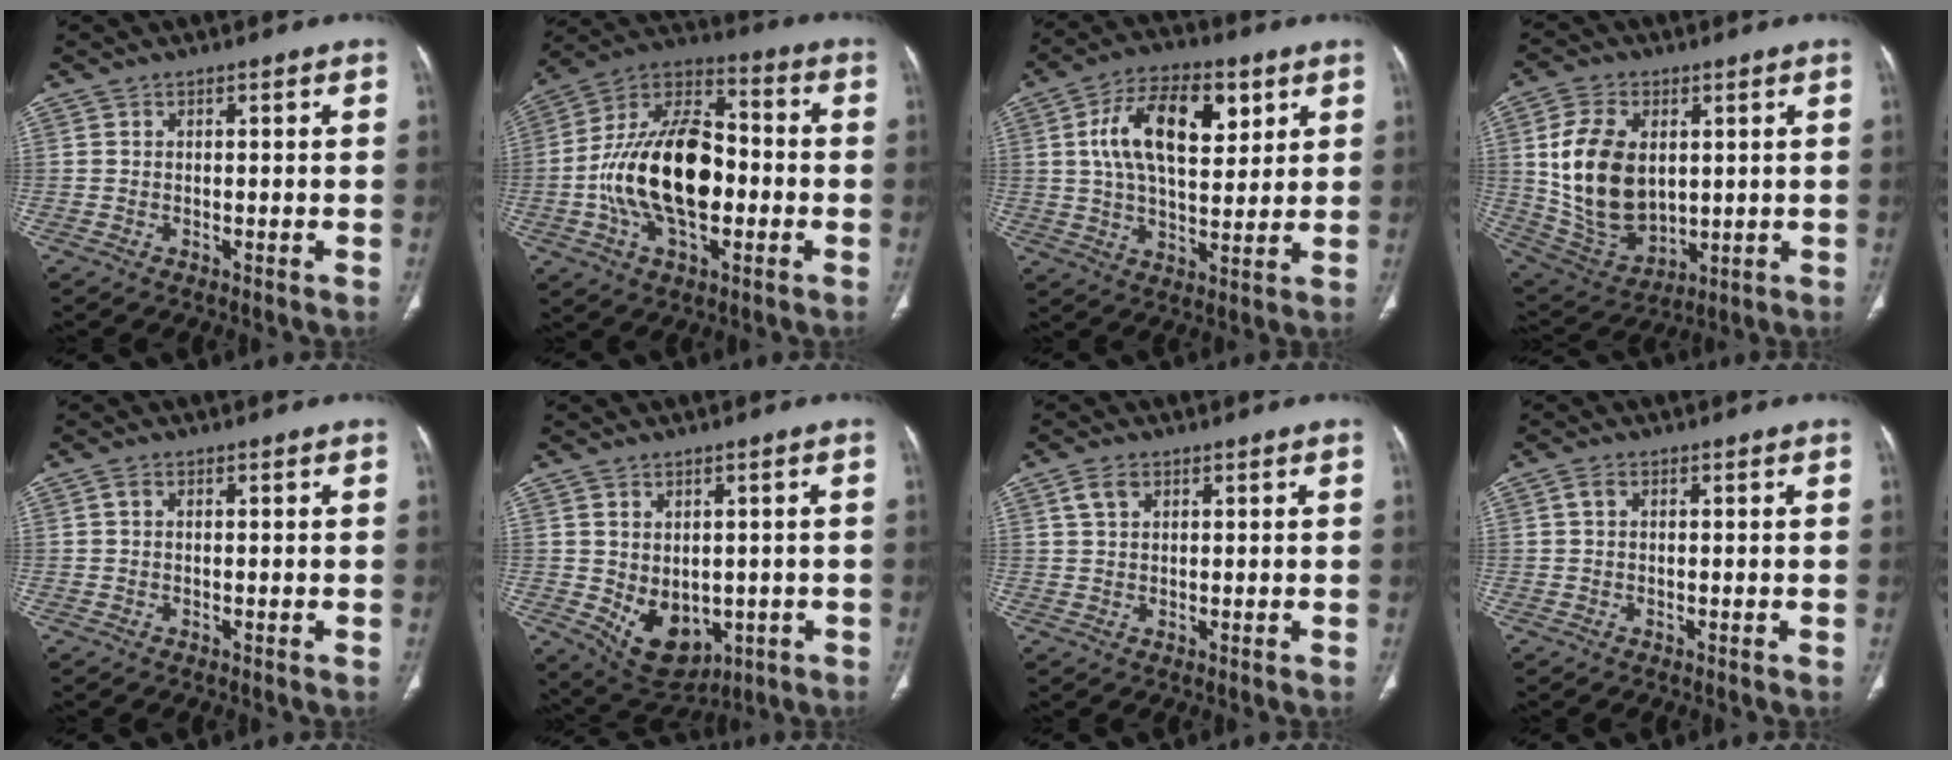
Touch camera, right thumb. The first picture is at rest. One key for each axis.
{"total": 21.5, "fx": -2.9, "fy": 12.1, "fz": 17.5, "tx": -0.300, "ty": 0.036, "tz": -0.051}
{"total": 16.2, "fx": 5.3, "fy": 8.3, "fz": 12.8, "tx": -0.196, "ty": -0.005, "tz": 0.091}
{"total": 17.1, "fx": 2.5, "fy": 11.1, "fz": 12.7, "tx": -0.225, "ty": -0.014, "tz": 0.067}
{"total": 0.7, "fx": 0.2, "fy": 0.4, "fz": 0.5, "tx": -0.014, "ty": 0.002, "tz": 0.002}
{"total": 9.9, "fx": -1.9, "fy": 7.0, "fz": 6.7, "tx": -0.081, "ty": -0.005, "tz": 0.001}
{"total": 2.8, "fx": 1.4, "fy": 1.7, "fz": 1.7, "tx": -0.034, "ty": 0.003, "tz": 0.032}
{"total": 1.2, "fx": 0.3, "fy": 0.8, "fz": 0.9, "tx": -0.021, "ty": 0.004, "tz": 0.006}